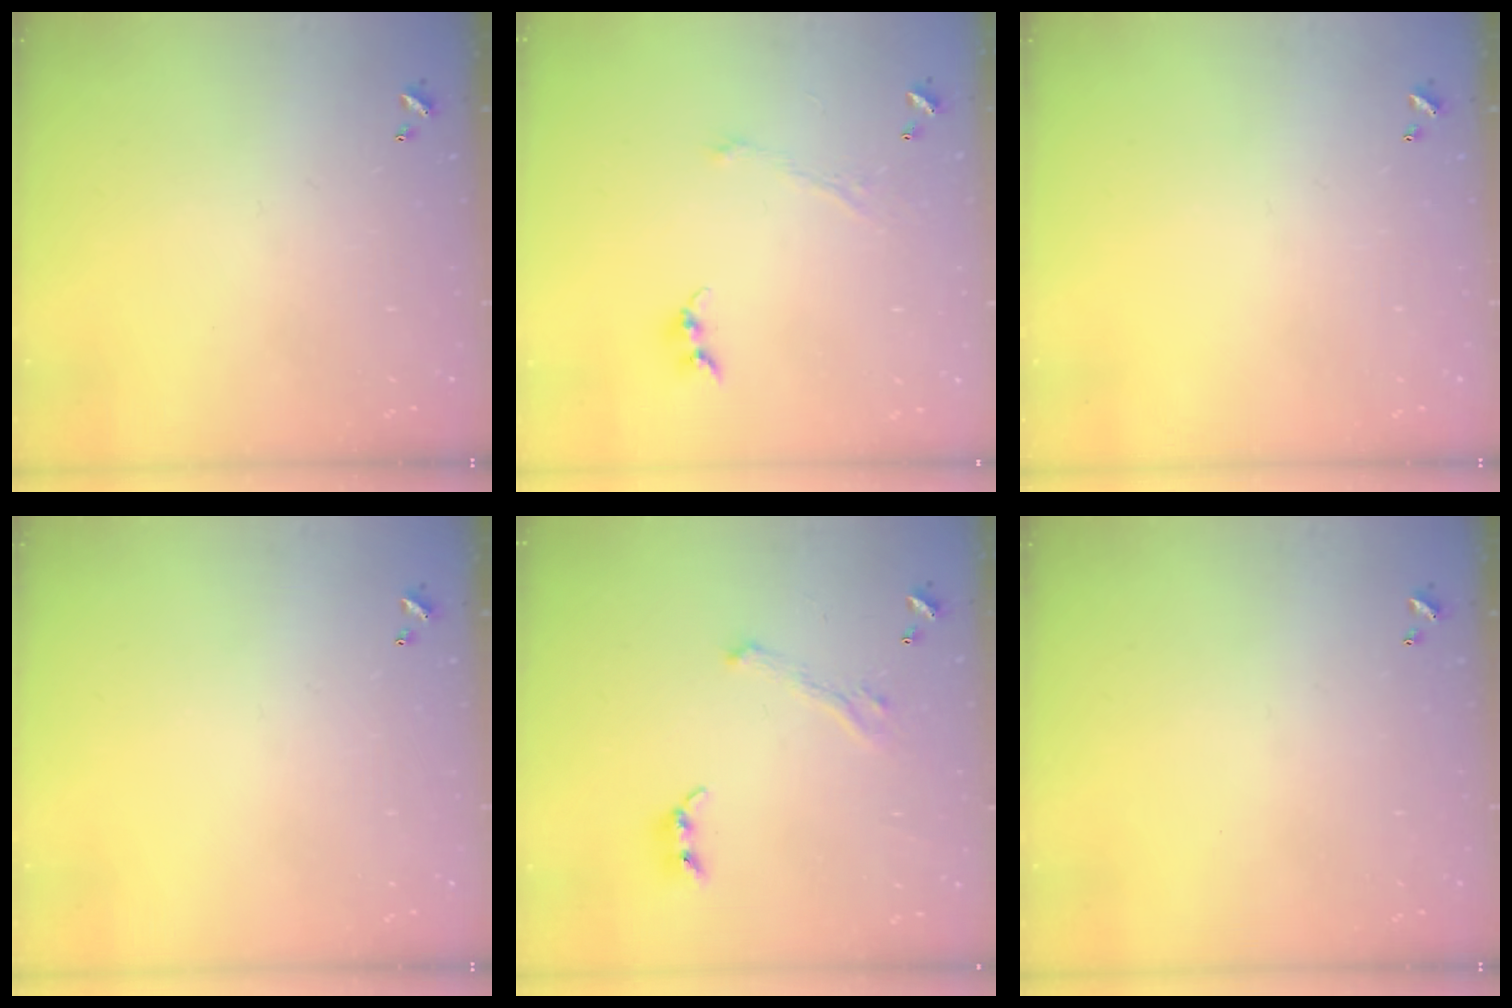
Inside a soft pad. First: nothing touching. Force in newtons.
{"total": 1.1, "press": 1.0, "slide": 0.6}
{"total": 0.0}
{"total": 0.0}
{"total": 3.7, "press": 3.5, "slide": 1.2}
{"total": 0.0}